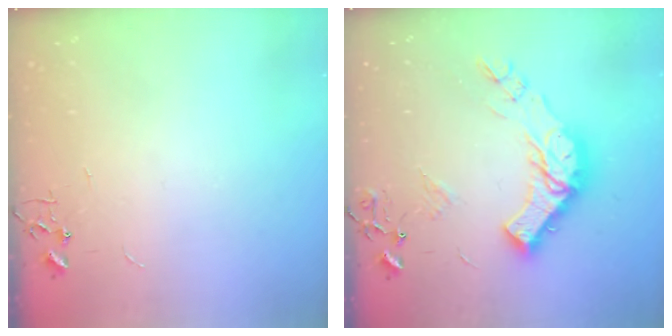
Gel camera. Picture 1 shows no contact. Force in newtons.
{"total": 19.1, "press": 19.0, "slide": 2.2}